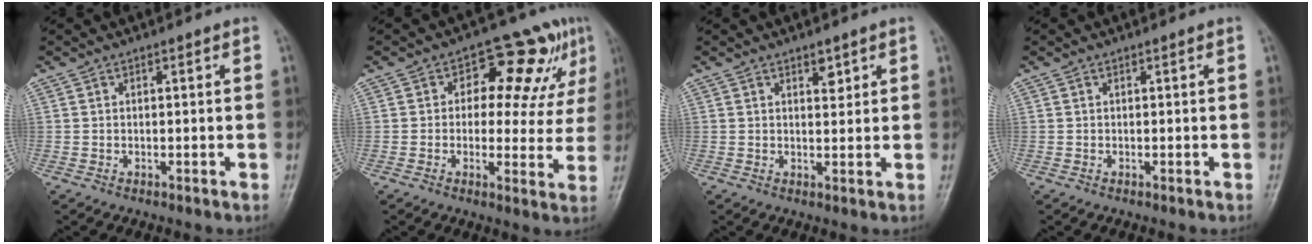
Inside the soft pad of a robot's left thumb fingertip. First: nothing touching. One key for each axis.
{"total": 12.5, "fx": 4.8, "fy": 7.2, "fz": 9.1, "tx": -0.059, "ty": 0.001, "tz": 0.056}
{"total": 2.3, "fx": 1.5, "fy": 1.2, "fz": 1.4, "tx": -0.010, "ty": -0.009, "tz": 0.024}
{"total": 0.0}